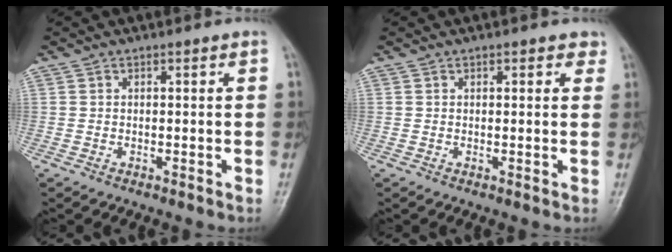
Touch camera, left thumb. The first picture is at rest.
{"total": 2.2, "force": [1.2, 1.2, 1.3], "torque": [0.000, -0.002, 0.011]}